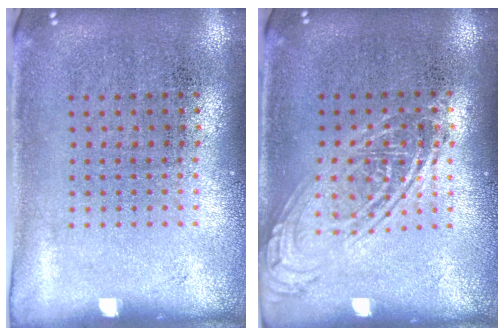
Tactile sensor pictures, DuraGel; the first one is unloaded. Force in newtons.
{"total": 1.8, "press": 1.8, "slide": 0.1}